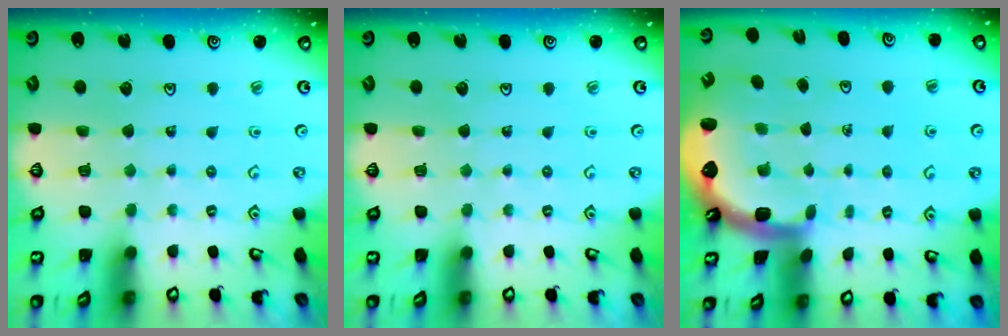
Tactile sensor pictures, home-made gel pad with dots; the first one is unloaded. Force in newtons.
{"total": 0.0}
{"total": 3.4, "press": 2.5, "slide": 2.3}